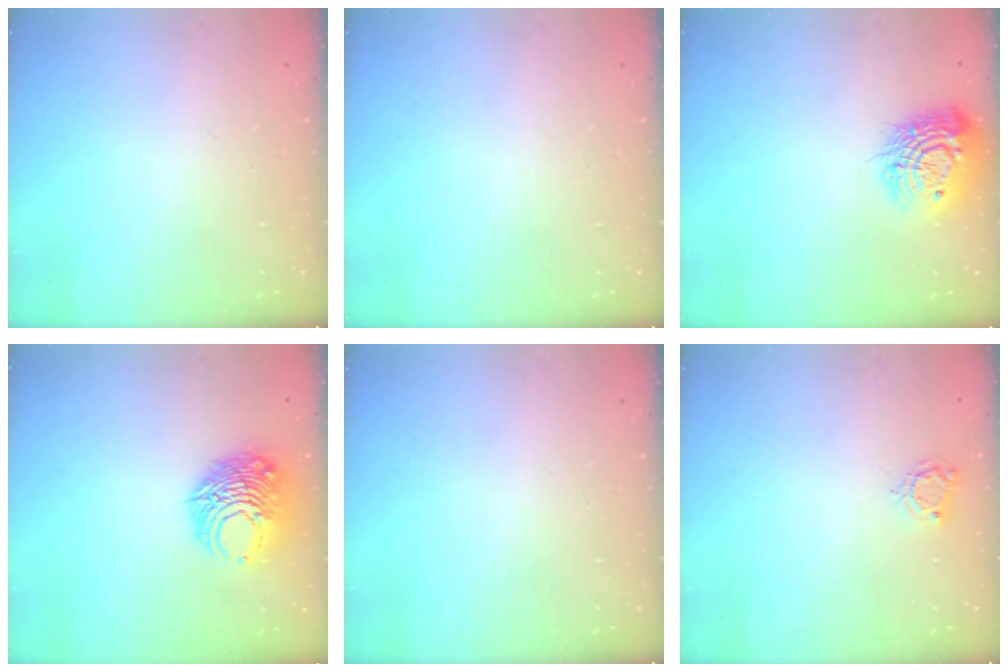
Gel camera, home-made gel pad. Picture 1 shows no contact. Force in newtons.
{"total": 0.0}
{"total": 14.6, "press": 14.6, "slide": 1.0}
{"total": 10.1, "press": 10.0, "slide": 1.0}
{"total": 0.0}
{"total": 5.1, "press": 5.1, "slide": 0.2}